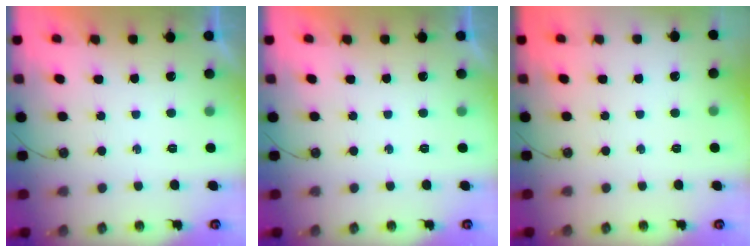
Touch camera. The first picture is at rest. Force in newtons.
{"total": 0.0}
{"total": 0.0}